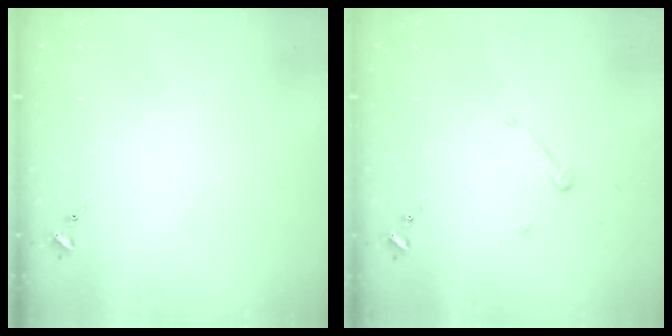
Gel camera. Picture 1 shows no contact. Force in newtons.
{"total": 3.7, "press": 3.7, "slide": 0.3}